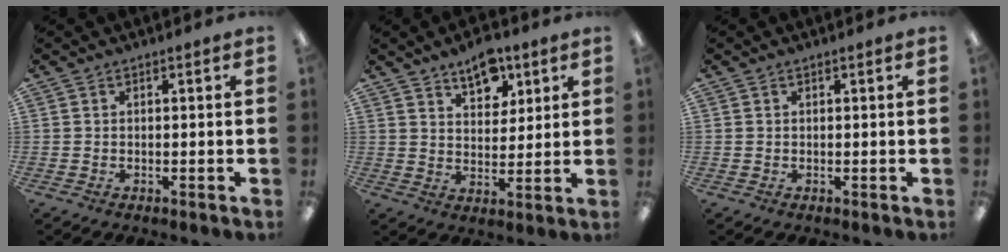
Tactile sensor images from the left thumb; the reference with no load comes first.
{"total": 8.6, "force": [6.2, 4.6, 3.8], "torque": [-0.043, -0.032, 0.108]}
{"total": 0.0}